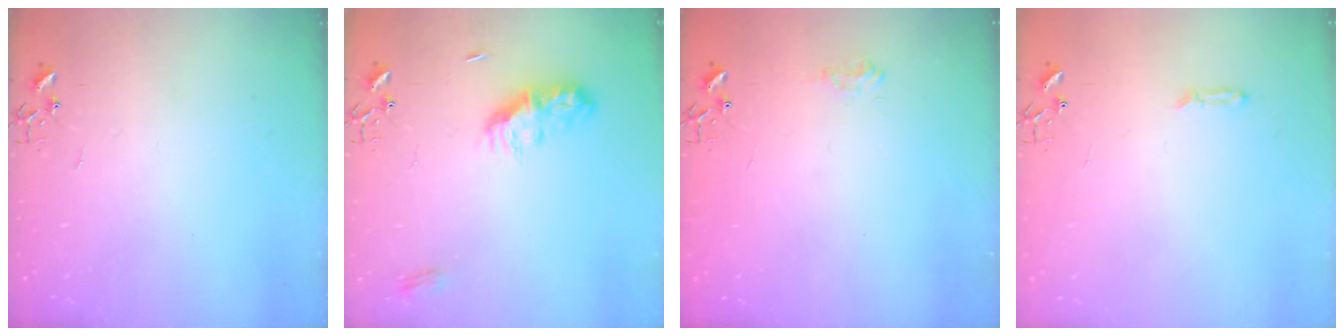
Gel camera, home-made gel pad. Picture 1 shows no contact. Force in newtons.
{"total": 9.0, "press": 9.0, "slide": 0.1}
{"total": 6.3, "press": 6.3, "slide": 0.8}
{"total": 3.7, "press": 3.6, "slide": 0.4}